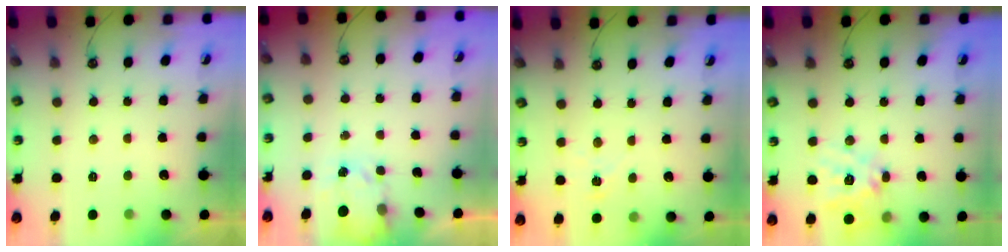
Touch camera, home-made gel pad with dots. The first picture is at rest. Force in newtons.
{"total": 2.6, "press": 2.6, "slide": 0.4}
{"total": 6.4, "press": 6.4, "slide": 0.5}
{"total": 15.4, "press": 15.2, "slide": 2.1}